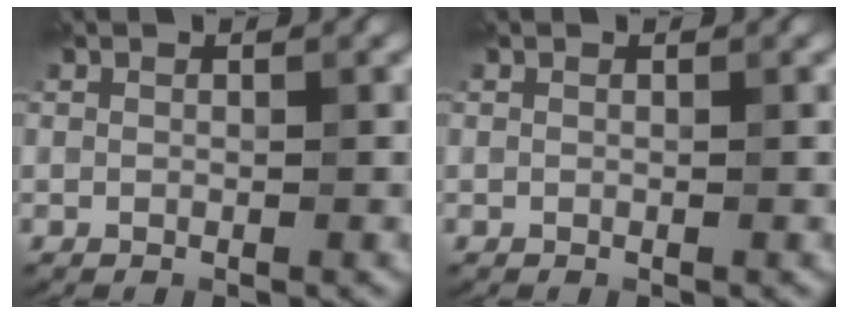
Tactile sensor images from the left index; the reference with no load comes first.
{"total": 0.0}